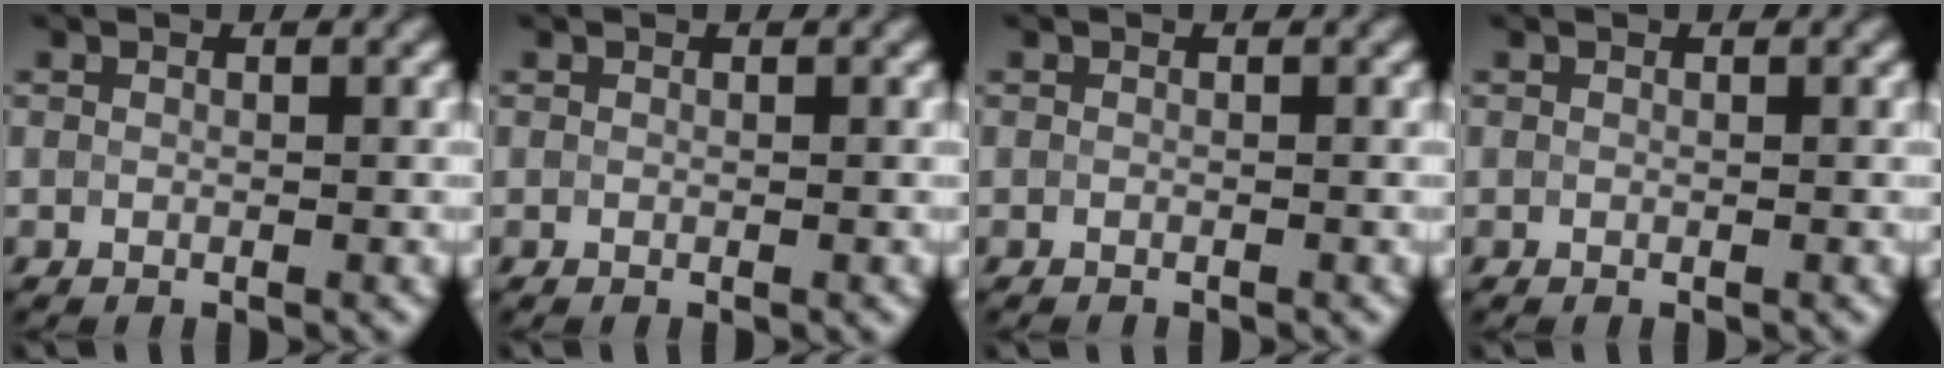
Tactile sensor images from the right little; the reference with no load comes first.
{"total": 0.0}
{"total": 0.6, "force": [-0.6, 0.0, 0.1], "torque": [0.004, -0.003, -0.010]}
{"total": 0.0}